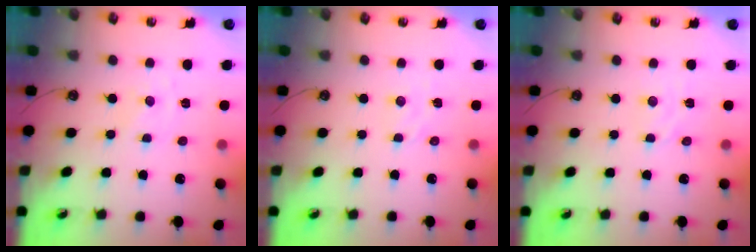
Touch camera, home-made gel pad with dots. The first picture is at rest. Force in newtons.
{"total": 2.8, "press": 2.8, "slide": 0.3}
{"total": 2.5, "press": 2.5, "slide": 0.3}